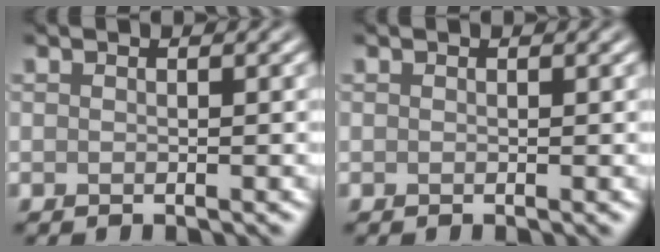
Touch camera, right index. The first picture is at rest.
{"total": 0.0}